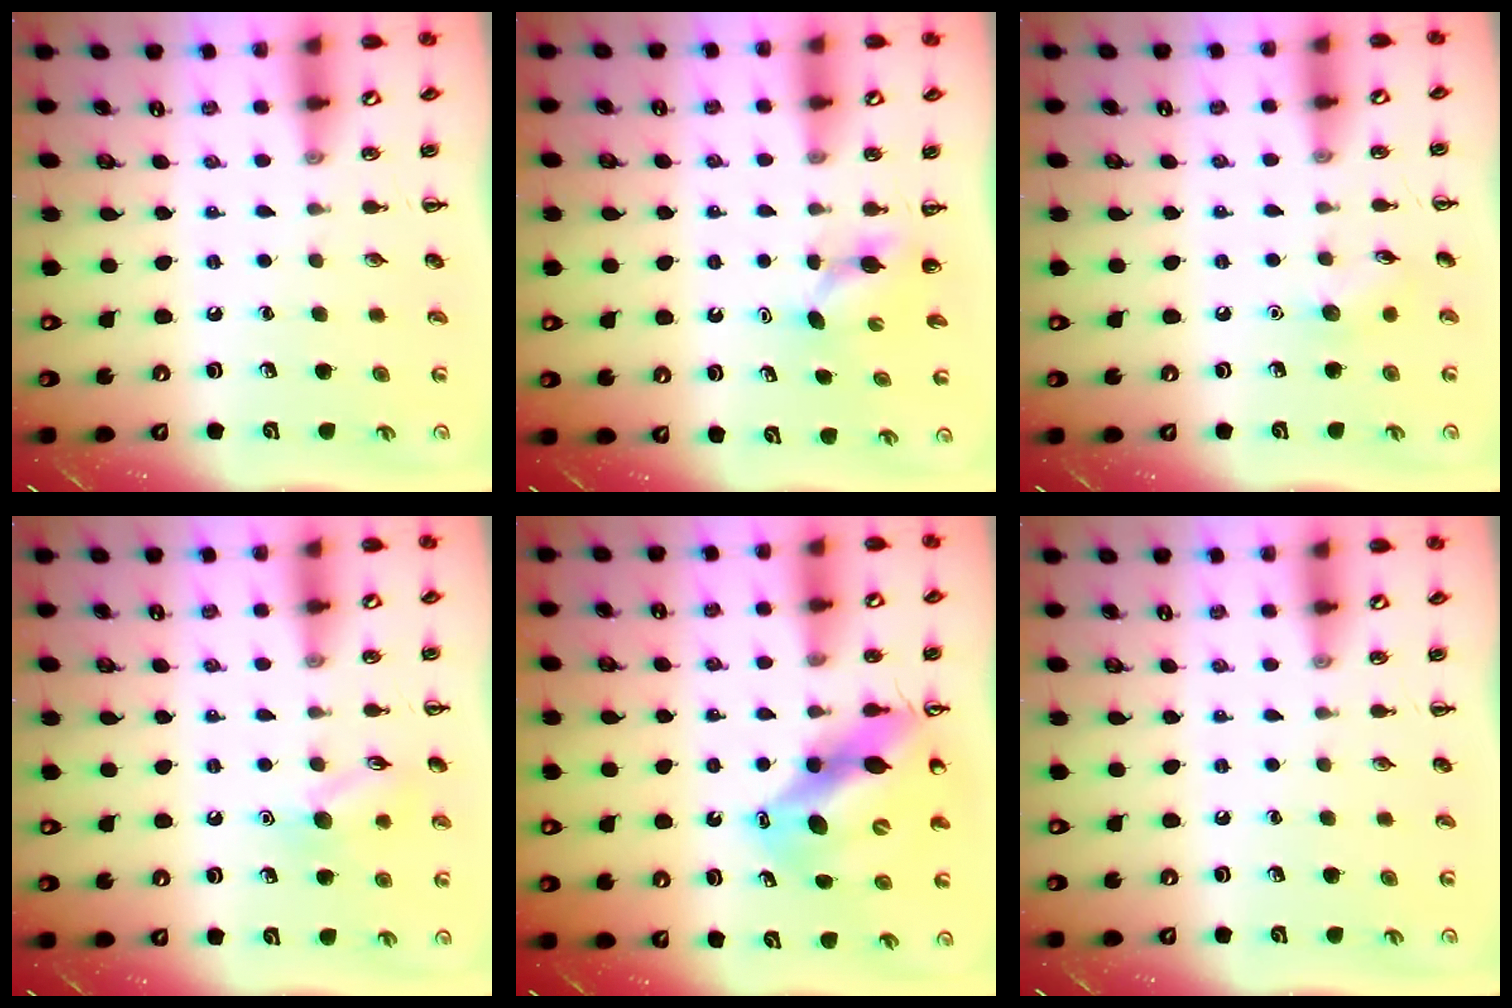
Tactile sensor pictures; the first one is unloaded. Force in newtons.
{"total": 2.9, "press": 2.8, "slide": 0.8}
{"total": 6.0, "press": 5.9, "slide": 1.5}
{"total": 9.1, "press": 9.0, "slide": 0.9}
{"total": 13.8, "press": 13.1, "slide": 4.4}
{"total": 0.0}